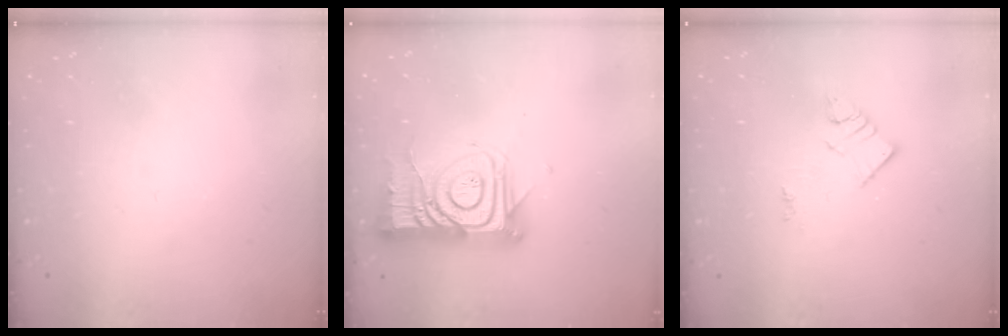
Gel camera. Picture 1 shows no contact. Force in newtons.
{"total": 16.7, "press": 16.6, "slide": 1.4}
{"total": 4.6, "press": 4.6, "slide": 0.3}